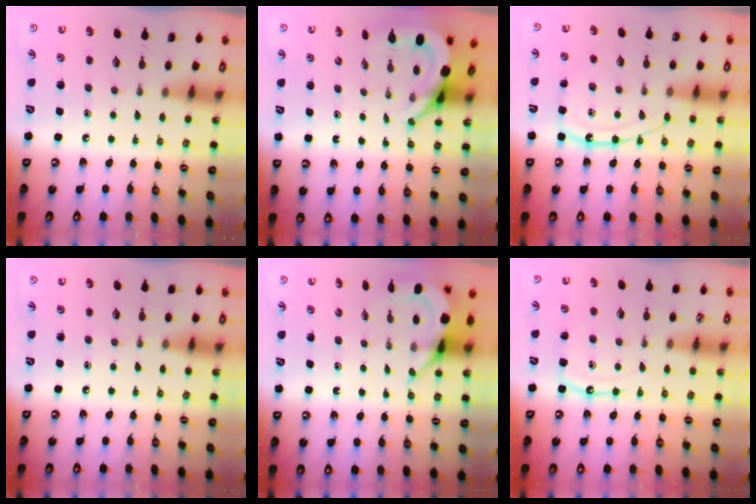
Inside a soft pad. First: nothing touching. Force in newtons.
{"total": 5.5, "press": 5.4, "slide": 0.7}
{"total": 12.3, "press": 12.2, "slide": 1.3}
{"total": 2.8, "press": 2.8, "slide": 0.5}
{"total": 7.0, "press": 6.9, "slide": 0.5}
{"total": 8.1, "press": 8.1, "slide": 0.8}